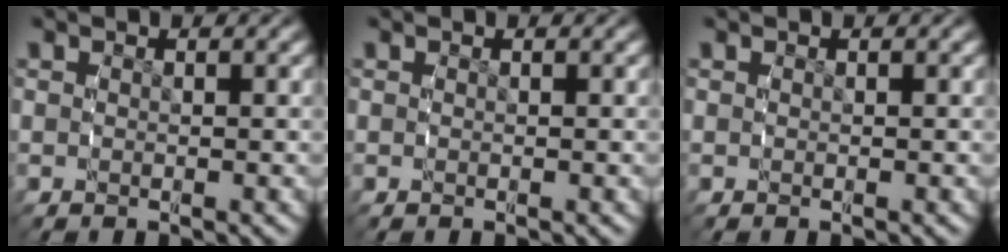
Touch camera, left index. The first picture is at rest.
{"total": 0.0}
{"total": 0.0}